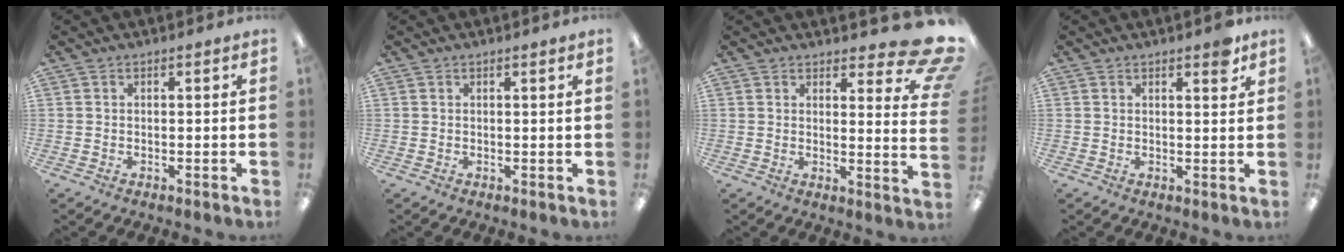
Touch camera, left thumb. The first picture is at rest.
{"total": 0.7, "force": [0.5, -0.1, 0.4], "torque": [0.000, -0.004, 0.007]}
{"total": 9.8, "force": [6.5, 3.2, 6.5], "torque": [-0.065, -0.053, 0.111]}
{"total": 3.2, "force": [2.4, 0.9, 2.0], "torque": [-0.021, -0.010, 0.036]}